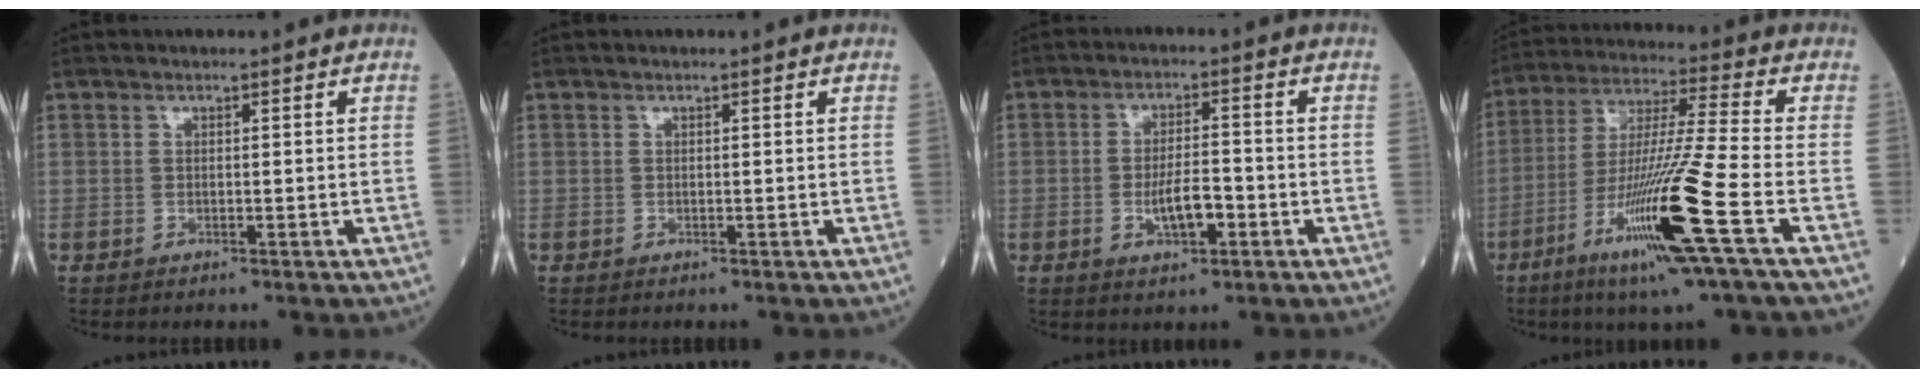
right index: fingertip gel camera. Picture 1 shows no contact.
{"total": 0.0}
{"total": 6.6, "force": [-2.2, 2.0, 5.9], "torque": [-0.109, 0.003, -0.038]}
{"total": 17.1, "force": [-7.1, -1.3, 15.5], "torque": [-0.314, -0.030, -0.136]}